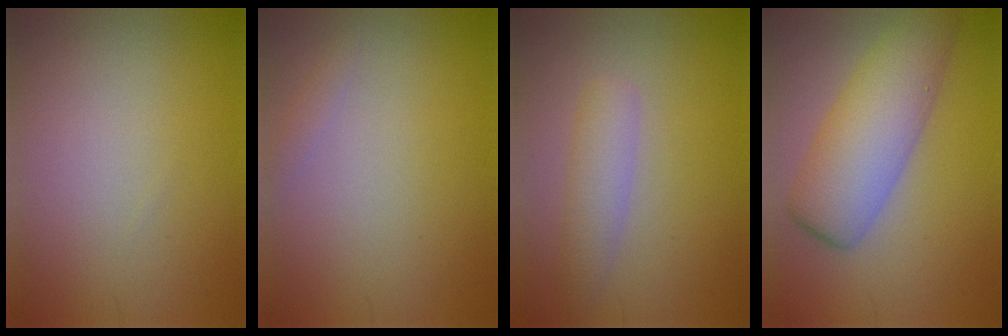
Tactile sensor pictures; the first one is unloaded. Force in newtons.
{"total": 0.7, "press": 0.7, "slide": 0.0}
{"total": 2.6, "press": 2.6, "slide": 0.2}
{"total": 6.3, "press": 6.3, "slide": 0.2}